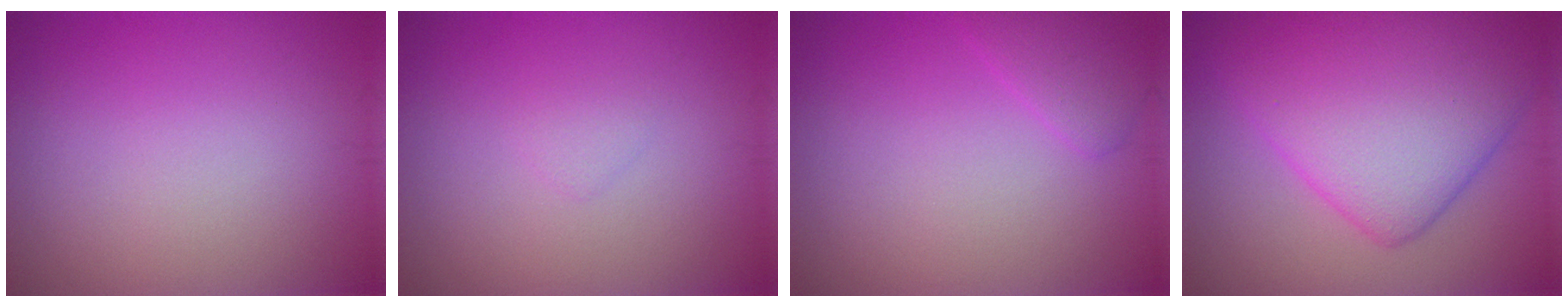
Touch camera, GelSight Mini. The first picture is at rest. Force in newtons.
{"total": 0.6, "press": 0.6, "slide": 0.0}
{"total": 1.8, "press": 1.8, "slide": 0.1}
{"total": 10.1, "press": 10.1, "slide": 0.2}